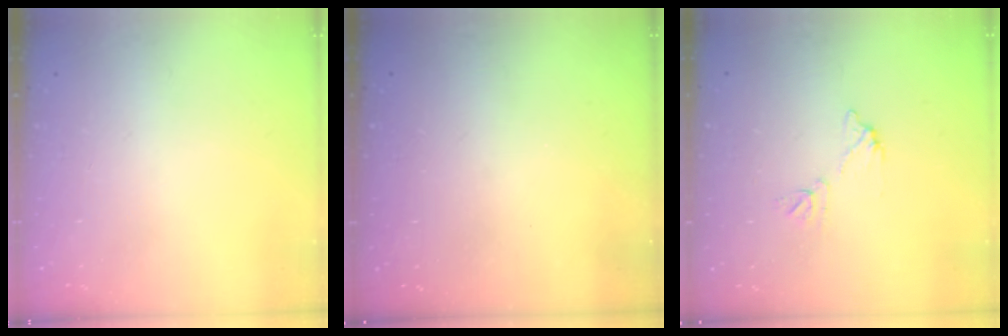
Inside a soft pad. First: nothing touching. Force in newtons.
{"total": 3.1, "press": 3.1, "slide": 0.1}
{"total": 6.1, "press": 6.1, "slide": 0.4}